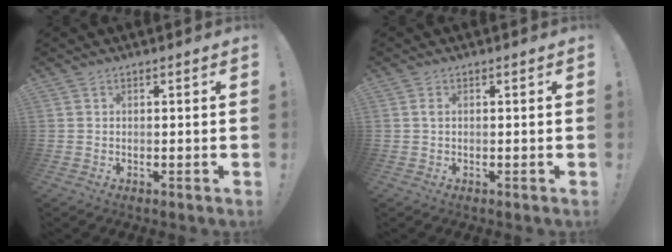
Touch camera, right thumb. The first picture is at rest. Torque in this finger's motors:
{"motor_torque": [0.11, 0.02, 0.08, 0.10, 0.02]}